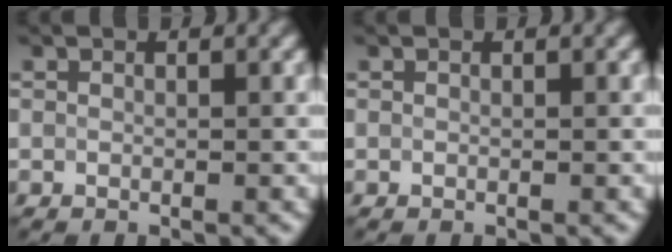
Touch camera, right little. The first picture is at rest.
{"total": 0.0}